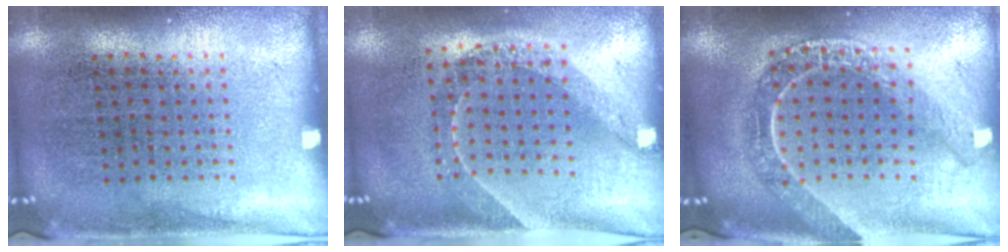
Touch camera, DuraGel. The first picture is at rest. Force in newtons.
{"total": 1.6, "press": 1.3, "slide": 0.9}
{"total": 2.2, "press": 1.9, "slide": 1.1}